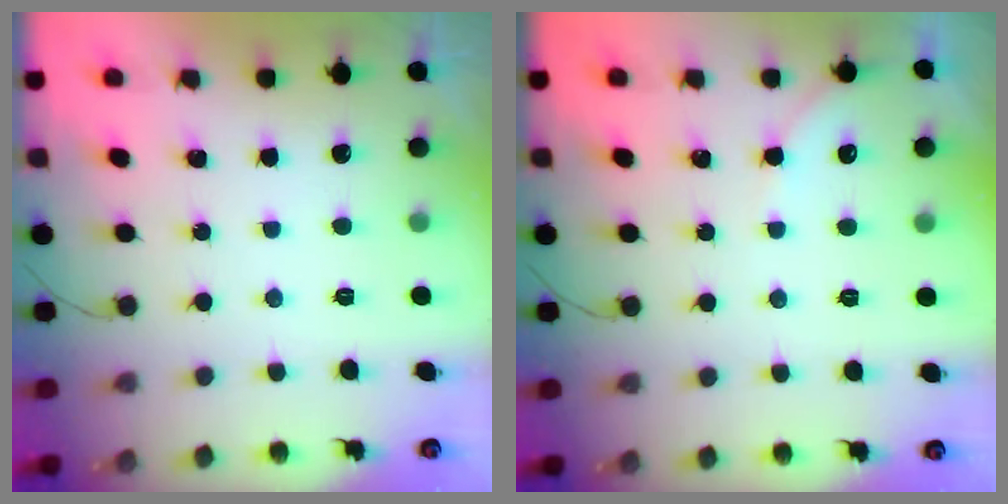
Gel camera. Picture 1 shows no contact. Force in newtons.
{"total": 2.4, "press": 2.4, "slide": 0.4}